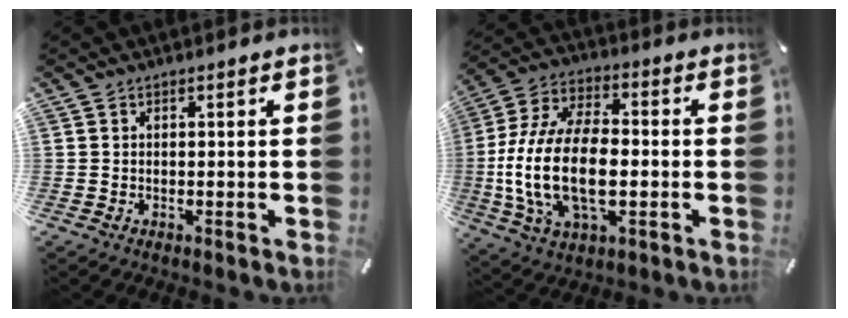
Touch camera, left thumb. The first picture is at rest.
{"total": 19.1, "force": [-3.1, 10.9, 15.4], "torque": [-0.332, -0.004, -0.052]}